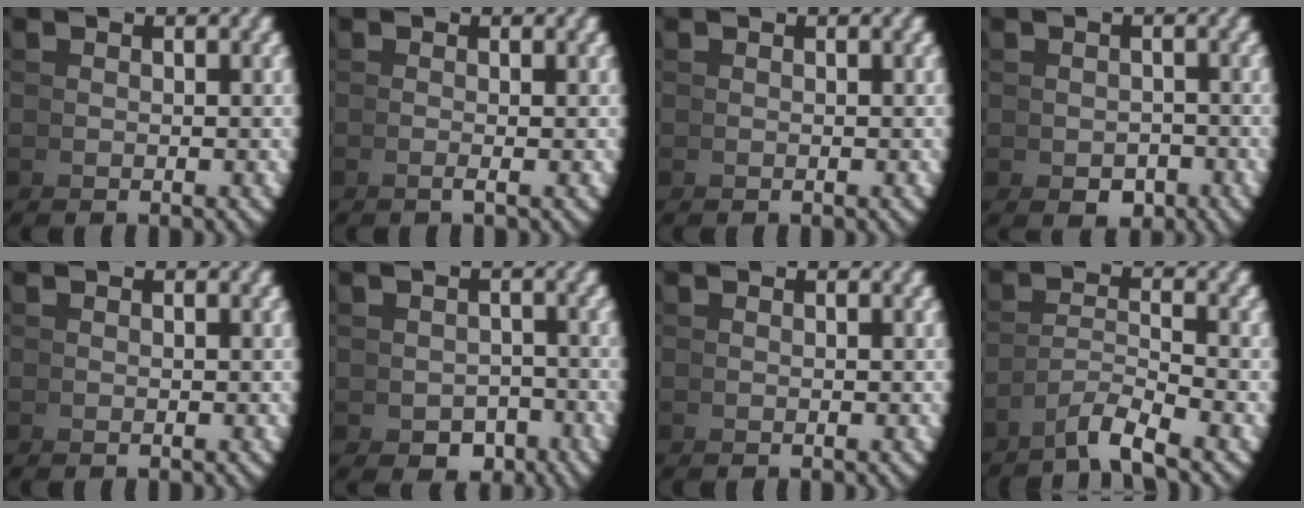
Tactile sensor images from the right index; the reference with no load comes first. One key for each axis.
{"total": 0.7, "fx": -0.4, "fy": -0.3, "fz": 0.6, "tx": -0.014, "ty": -0.002, "tz": -0.008}
{"total": 0.0}
{"total": 1.8, "fx": -1.2, "fy": 1.2, "fz": 0.6, "tx": 0.004, "ty": -0.013, "tz": -0.009}
{"total": 0.0}
{"total": 3.1, "fx": -2.0, "fy": 2.2, "fz": 0.9, "tx": 0.007, "ty": -0.015, "tz": -0.026}
{"total": 0.0}
{"total": 3.5, "fx": -2.4, "fy": 0.9, "fz": 2.4, "tx": -0.032, "ty": -0.001, "tz": -0.041}